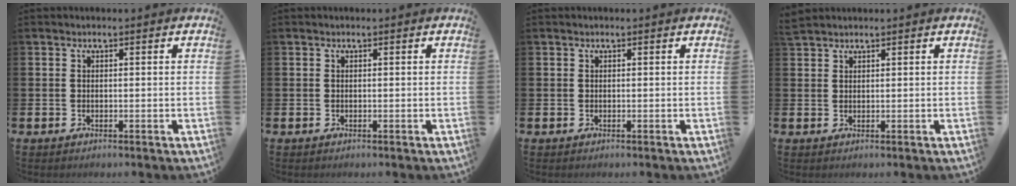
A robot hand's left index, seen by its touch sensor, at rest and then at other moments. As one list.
[{"total": 0.0}, {"total": 0.0}, {"total": 1.4, "force": [1.4, 0.3, 0.0], "torque": [0.003, 0.000, 0.025]}]